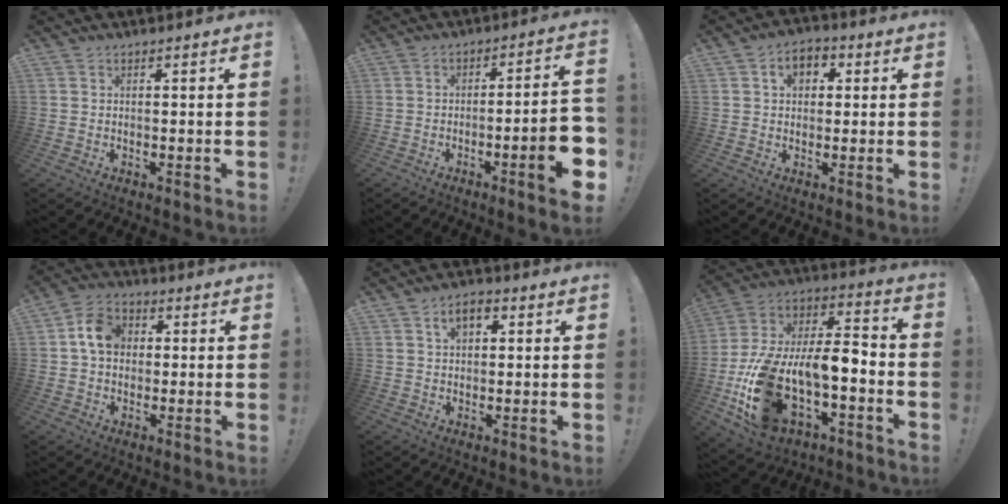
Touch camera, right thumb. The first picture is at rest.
{"total": 12.5, "force": [-3.9, 1.9, 11.7], "torque": [-0.161, 0.010, -0.054]}
{"total": 6.4, "force": [1.7, 4.8, 3.9], "torque": [-0.058, 0.008, 0.028]}
{"total": 9.2, "force": [1.4, 7.2, 5.5], "torque": [-0.090, 0.019, 0.031]}
{"total": 5.0, "force": [1.9, 3.0, 3.6], "torque": [-0.049, 0.000, 0.030]}
{"total": 19.8, "force": [-7.4, 10.5, 15.0], "torque": [-0.305, 0.011, -0.117]}